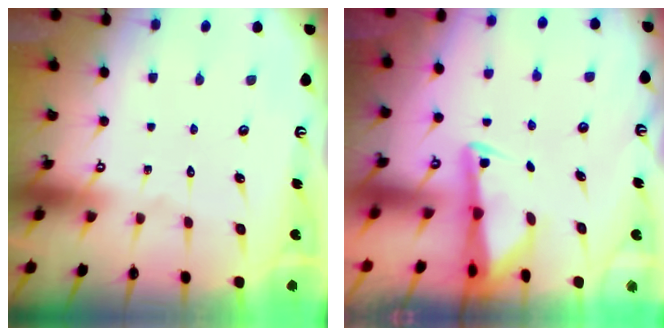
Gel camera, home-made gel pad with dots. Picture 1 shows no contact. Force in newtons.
{"total": 2.2, "press": 2.2, "slide": 0.3}